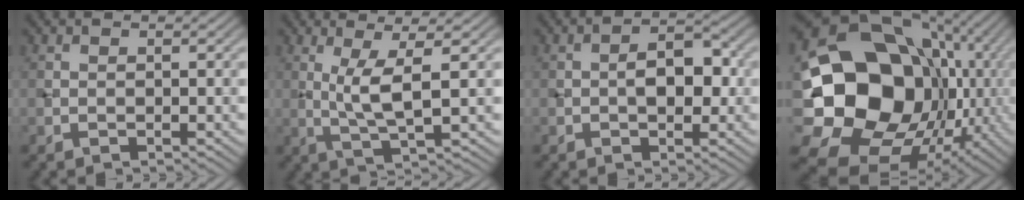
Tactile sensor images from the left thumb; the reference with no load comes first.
{"total": 5.0, "force": [1.0, 0.6, 4.8], "torque": [-0.107, 0.002, 0.027]}
{"total": 4.4, "force": [-0.3, 2.5, 3.6], "torque": [-0.050, 0.004, -0.010]}
{"total": 20.5, "force": [-0.2, 16.9, 11.5], "torque": [-0.254, -0.026, 0.012]}